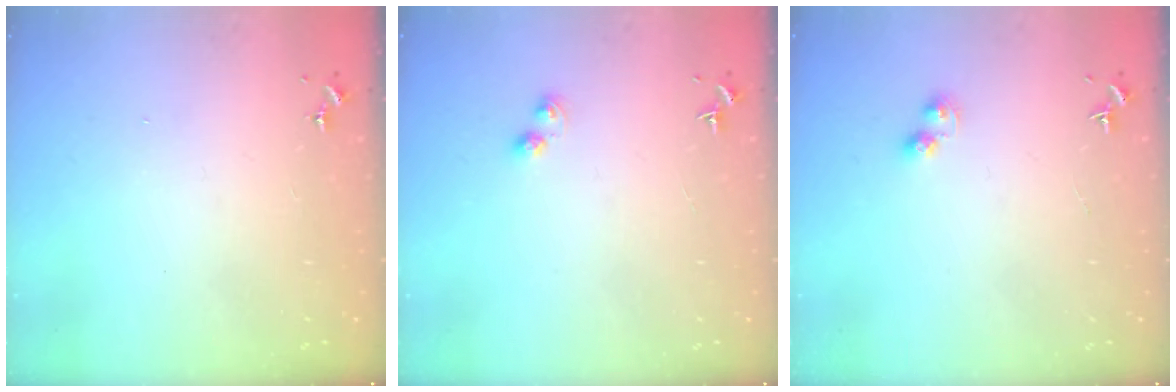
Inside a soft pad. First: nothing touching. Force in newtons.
{"total": 4.1, "press": 4.0, "slide": 0.6}
{"total": 4.1, "press": 4.1, "slide": 0.4}